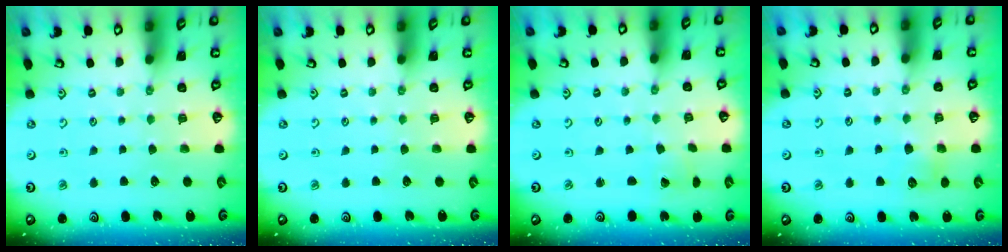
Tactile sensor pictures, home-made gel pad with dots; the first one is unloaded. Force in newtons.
{"total": 0.0}
{"total": 1.5, "press": 1.5, "slide": 0.0}
{"total": 6.4, "press": 6.3, "slide": 0.8}